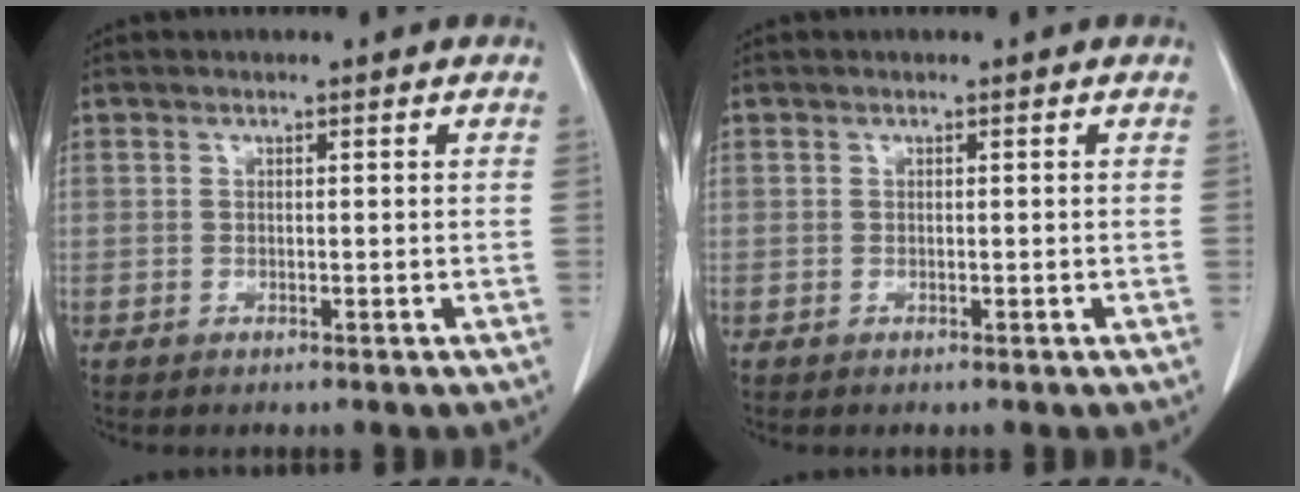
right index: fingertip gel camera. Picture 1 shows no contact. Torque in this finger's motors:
{"motor_torque": [0.00, 0.00, 0.01, -0.01]}